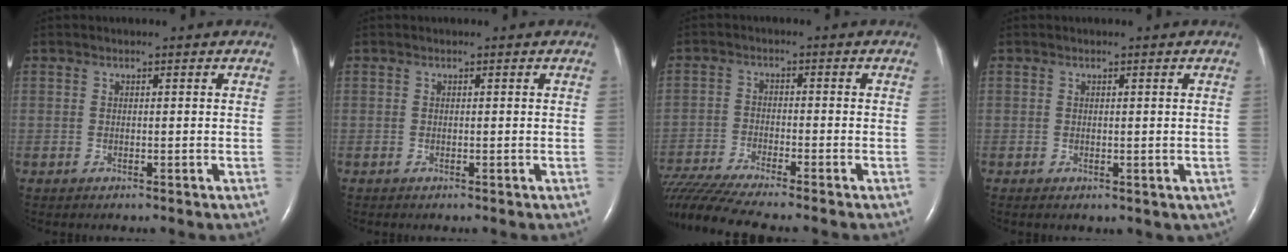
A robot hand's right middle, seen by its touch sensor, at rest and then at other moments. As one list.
[{"total": 0.0}, {"total": 12.6, "force": [-11.2, -0.6, 5.8], "torque": [-0.102, -0.018, -0.192]}, {"total": 1.6, "force": [-0.3, 1.2, 0.9], "torque": [-0.010, -0.002, 0.006]}]